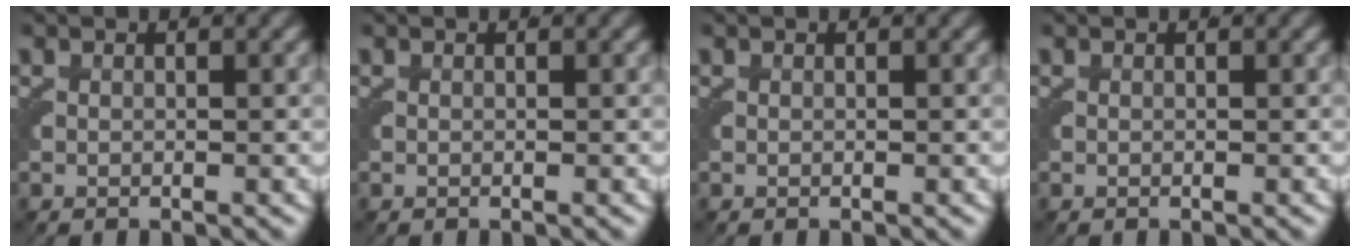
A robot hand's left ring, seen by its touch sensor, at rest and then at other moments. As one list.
[{"total": 0.0}, {"total": 0.0}, {"total": 0.0}]